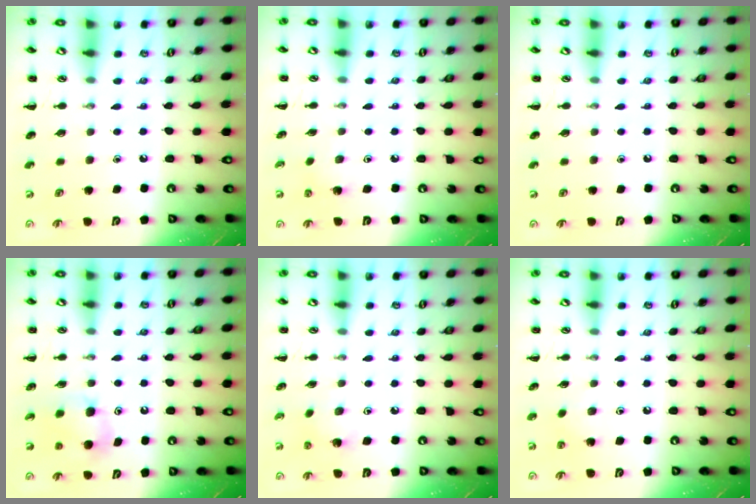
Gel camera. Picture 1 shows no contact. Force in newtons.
{"total": 1.9, "press": 1.9, "slide": 0.4}
{"total": 0.0}
{"total": 6.9, "press": 6.8, "slide": 1.0}
{"total": 2.9, "press": 2.7, "slide": 0.9}
{"total": 3.3, "press": 3.1, "slide": 1.0}